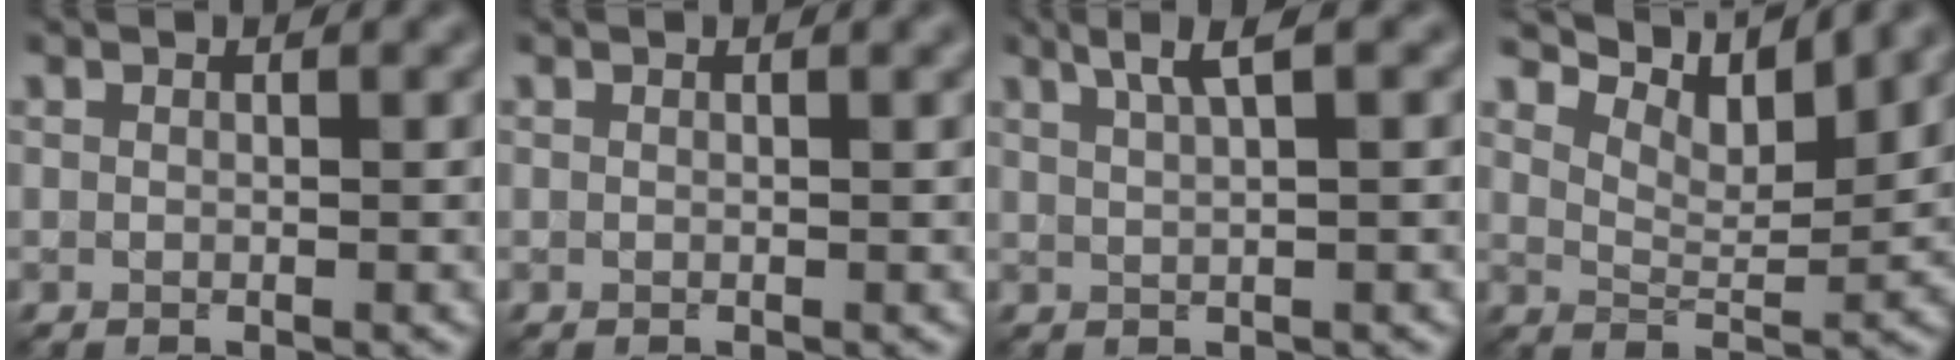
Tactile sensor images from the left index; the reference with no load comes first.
{"total": 0.5, "force": [0.3, 0.1, 0.4], "torque": [-0.002, 0.004, 0.005]}
{"total": 3.0, "force": [1.8, 0.5, 2.3], "torque": [-0.029, 0.006, 0.031]}
{"total": 6.4, "force": [5.7, 1.1, 2.6], "torque": [-0.054, 0.003, 0.092]}